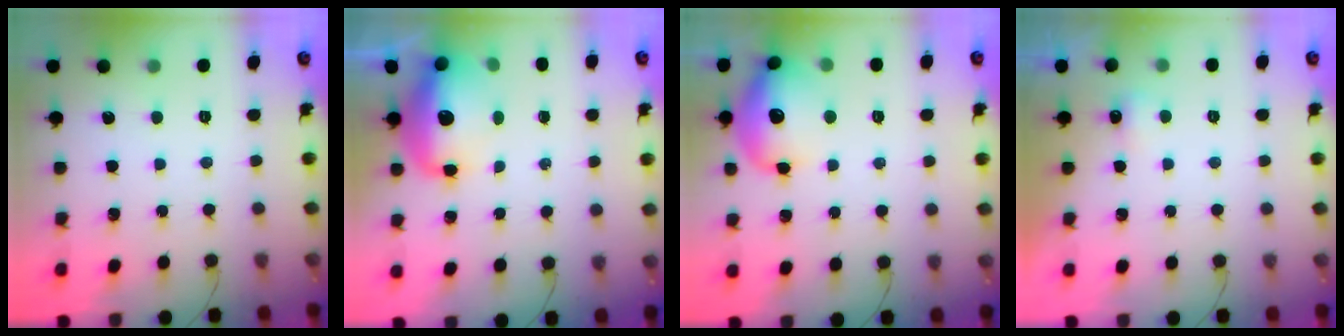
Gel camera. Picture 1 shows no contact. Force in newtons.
{"total": 13.3, "press": 12.9, "slide": 3.1}
{"total": 15.0, "press": 14.8, "slide": 2.8}
{"total": 3.3, "press": 3.0, "slide": 1.4}